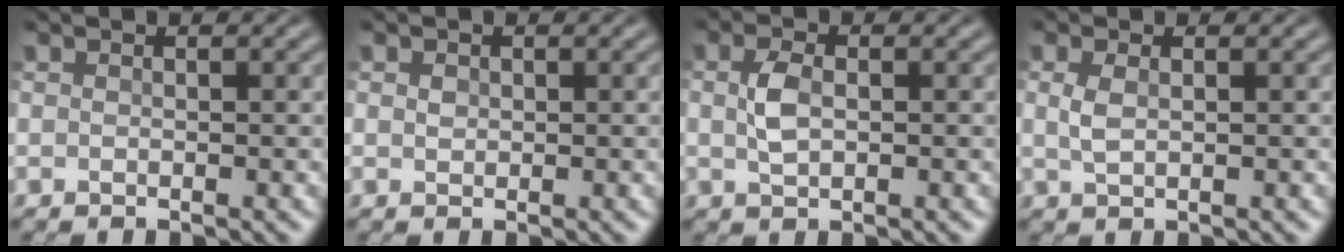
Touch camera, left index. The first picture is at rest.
{"total": 0.8, "force": [0.2, 0.7, 0.4], "torque": [-0.006, 0.004, 0.001]}
{"total": 2.3, "force": [0.0, 1.2, 2.0], "torque": [-0.044, 0.004, 0.001]}
{"total": 1.5, "force": [0.1, 0.7, 1.4], "torque": [-0.034, 0.002, 0.005]}